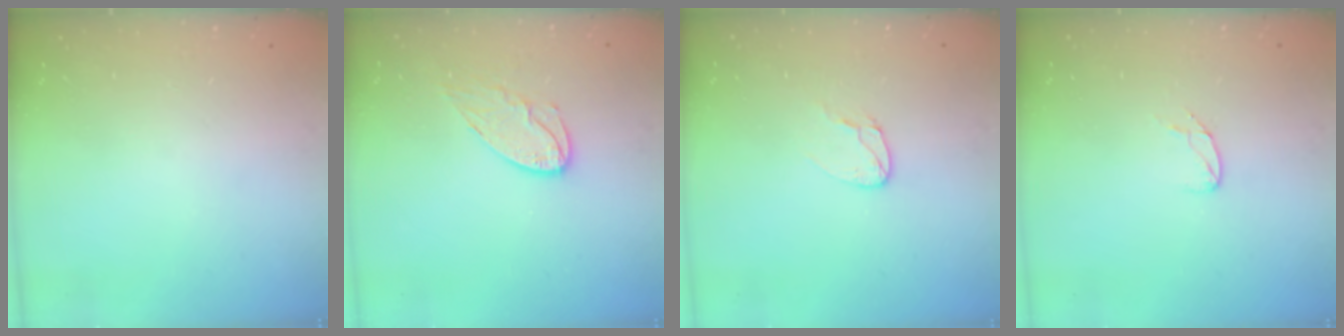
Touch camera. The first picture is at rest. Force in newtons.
{"total": 8.2, "press": 8.2, "slide": 0.3}
{"total": 5.6, "press": 5.6, "slide": 0.4}
{"total": 4.9, "press": 4.9, "slide": 0.4}